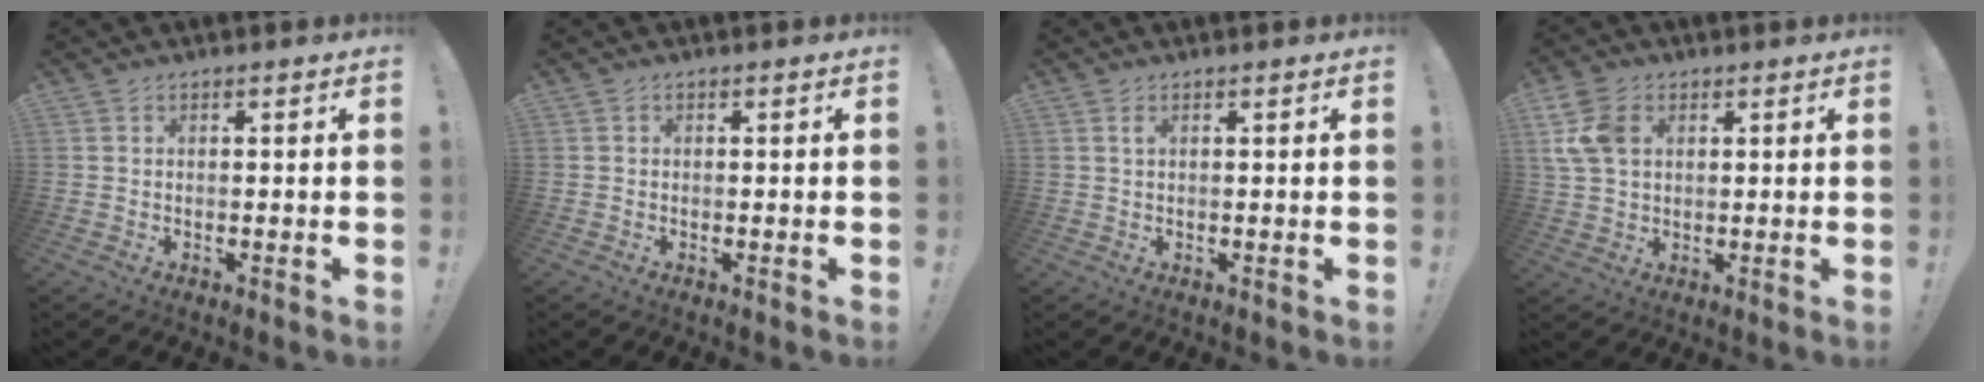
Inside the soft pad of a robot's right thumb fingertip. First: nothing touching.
{"total": 0.0}
{"total": 0.9, "force": [0.3, 0.1, 0.8], "torque": [-0.009, -0.002, 0.002]}
{"total": 9.7, "force": [2.7, 7.0, 6.2], "torque": [-0.134, 0.005, 0.053]}